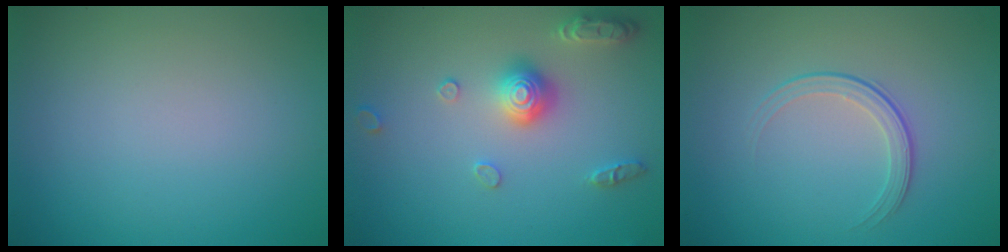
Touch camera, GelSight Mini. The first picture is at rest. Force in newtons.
{"total": 2.9, "press": 2.9, "slide": 0.2}
{"total": 1.9, "press": 1.3, "slide": 1.5}